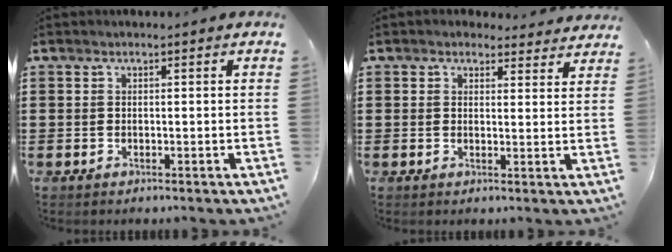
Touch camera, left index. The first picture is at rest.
{"total": 2.5, "force": [2.3, 0.9, 0.3], "torque": [-0.005, -0.004, 0.041]}